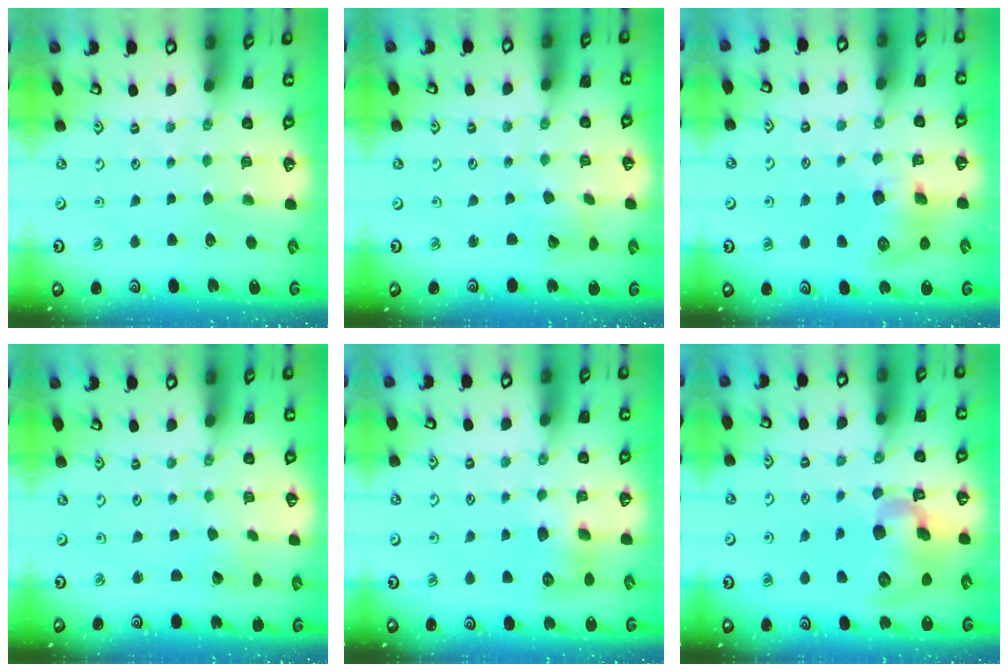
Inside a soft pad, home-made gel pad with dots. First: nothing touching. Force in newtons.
{"total": 3.3, "press": 3.2, "slide": 0.4}
{"total": 8.4, "press": 8.4, "slide": 1.0}
{"total": 1.6, "press": 1.6, "slide": 0.0}
{"total": 8.9, "press": 8.8, "slide": 0.7}
{"total": 15.0, "press": 14.8, "slide": 2.4}